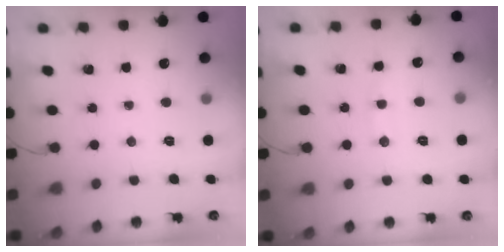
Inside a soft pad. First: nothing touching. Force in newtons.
{"total": 7.0, "press": 6.9, "slide": 0.9}